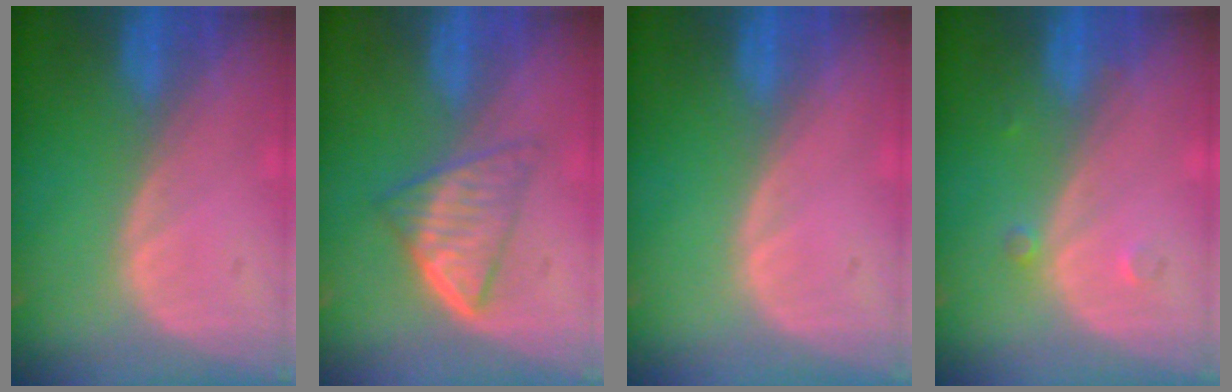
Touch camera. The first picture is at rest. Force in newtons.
{"total": 6.1, "press": 5.4, "slide": 2.9}
{"total": 0.0}
{"total": 1.3, "press": 1.3, "slide": 0.1}